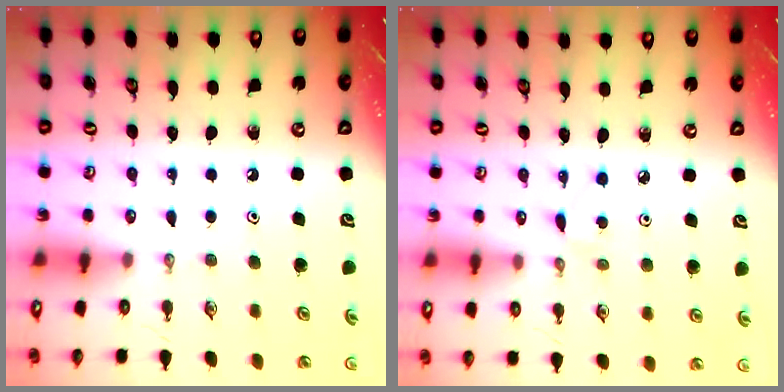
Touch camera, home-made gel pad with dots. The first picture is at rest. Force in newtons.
{"total": 2.9, "press": 2.9, "slide": 0.4}